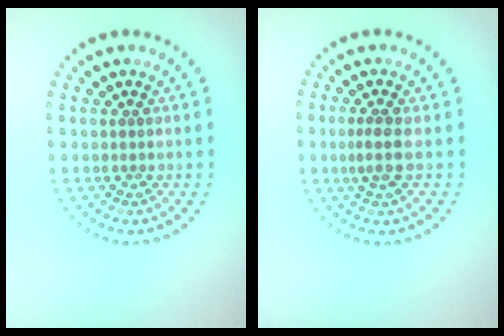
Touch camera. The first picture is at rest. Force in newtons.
{"total": 1.8, "press": 1.6, "slide": 1.0}